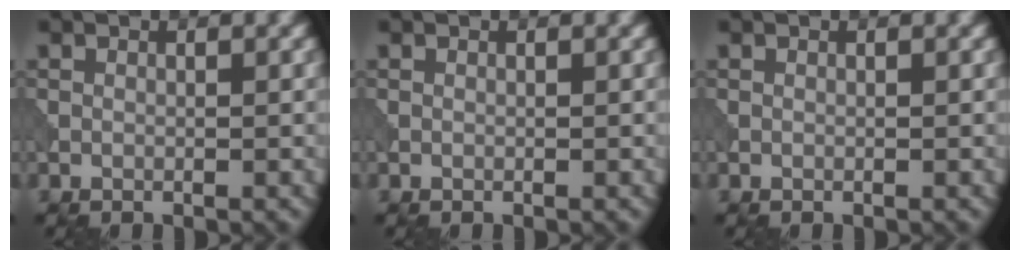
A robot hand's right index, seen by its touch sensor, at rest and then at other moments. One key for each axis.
{"total": 0.0}
{"total": 0.0}